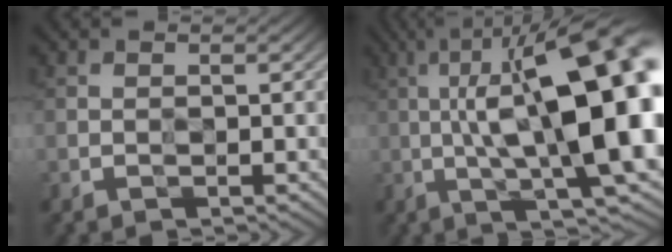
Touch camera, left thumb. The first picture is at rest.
{"total": 20.3, "force": [-0.3, 7.0, 19.1], "torque": [-0.267, 0.040, -0.015]}